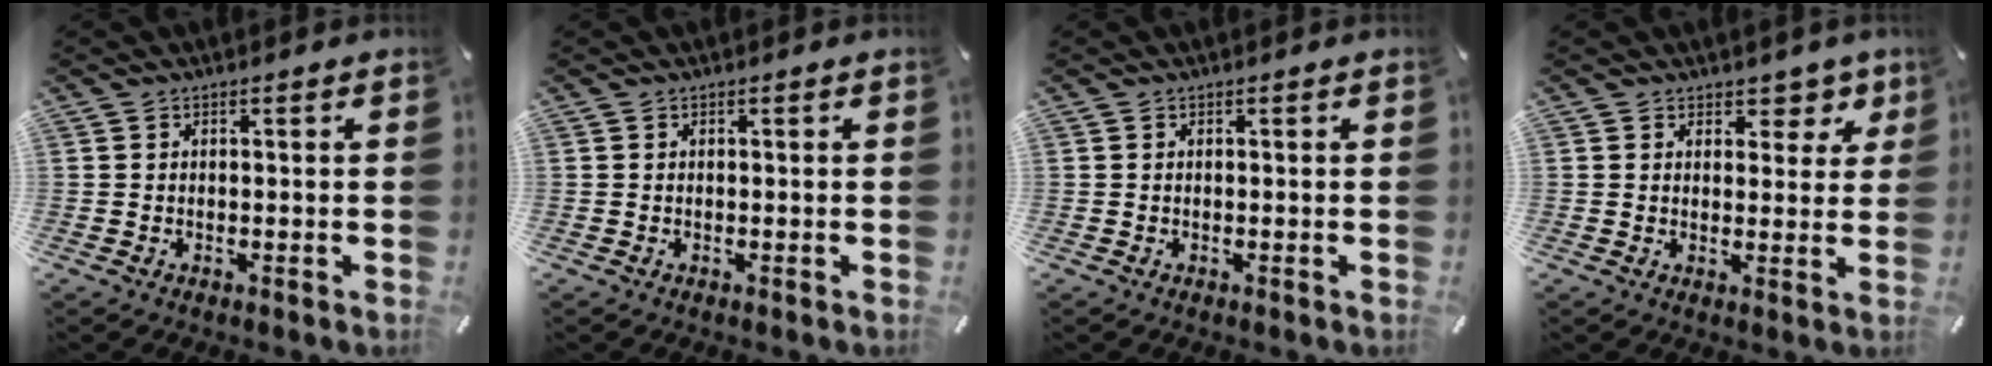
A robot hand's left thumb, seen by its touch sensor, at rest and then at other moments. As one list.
[{"total": 0.0}, {"total": 0.0}, {"total": 5.2, "force": [3.6, 3.5, 1.5], "torque": [0.004, -0.027, 0.056]}]